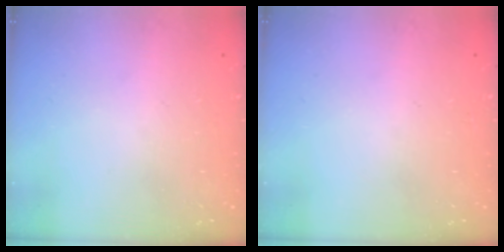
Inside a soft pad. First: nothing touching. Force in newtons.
{"total": 0.0}